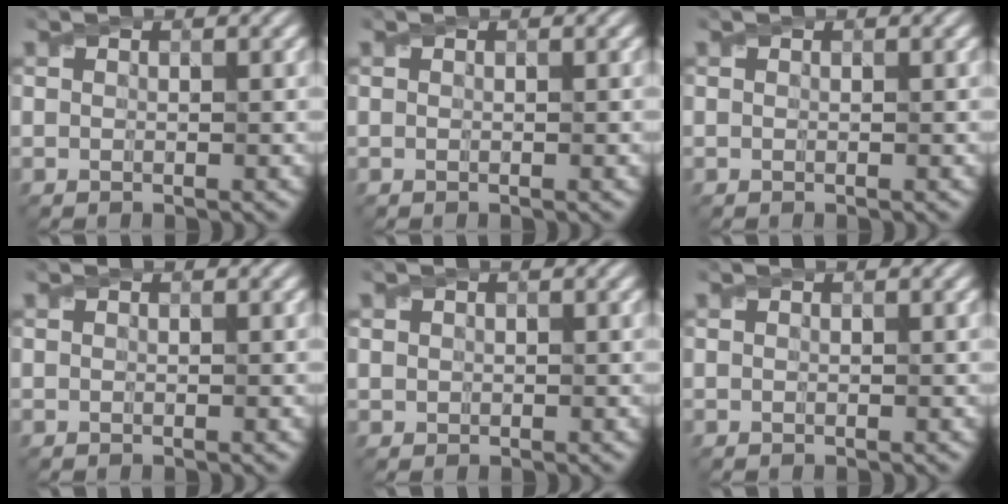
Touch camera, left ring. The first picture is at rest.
{"total": 0.0}
{"total": 0.0}
{"total": 0.0}
{"total": 0.6, "force": [0.2, 0.6, 0.0], "torque": [0.002, -0.002, 0.006]}
{"total": 0.0}